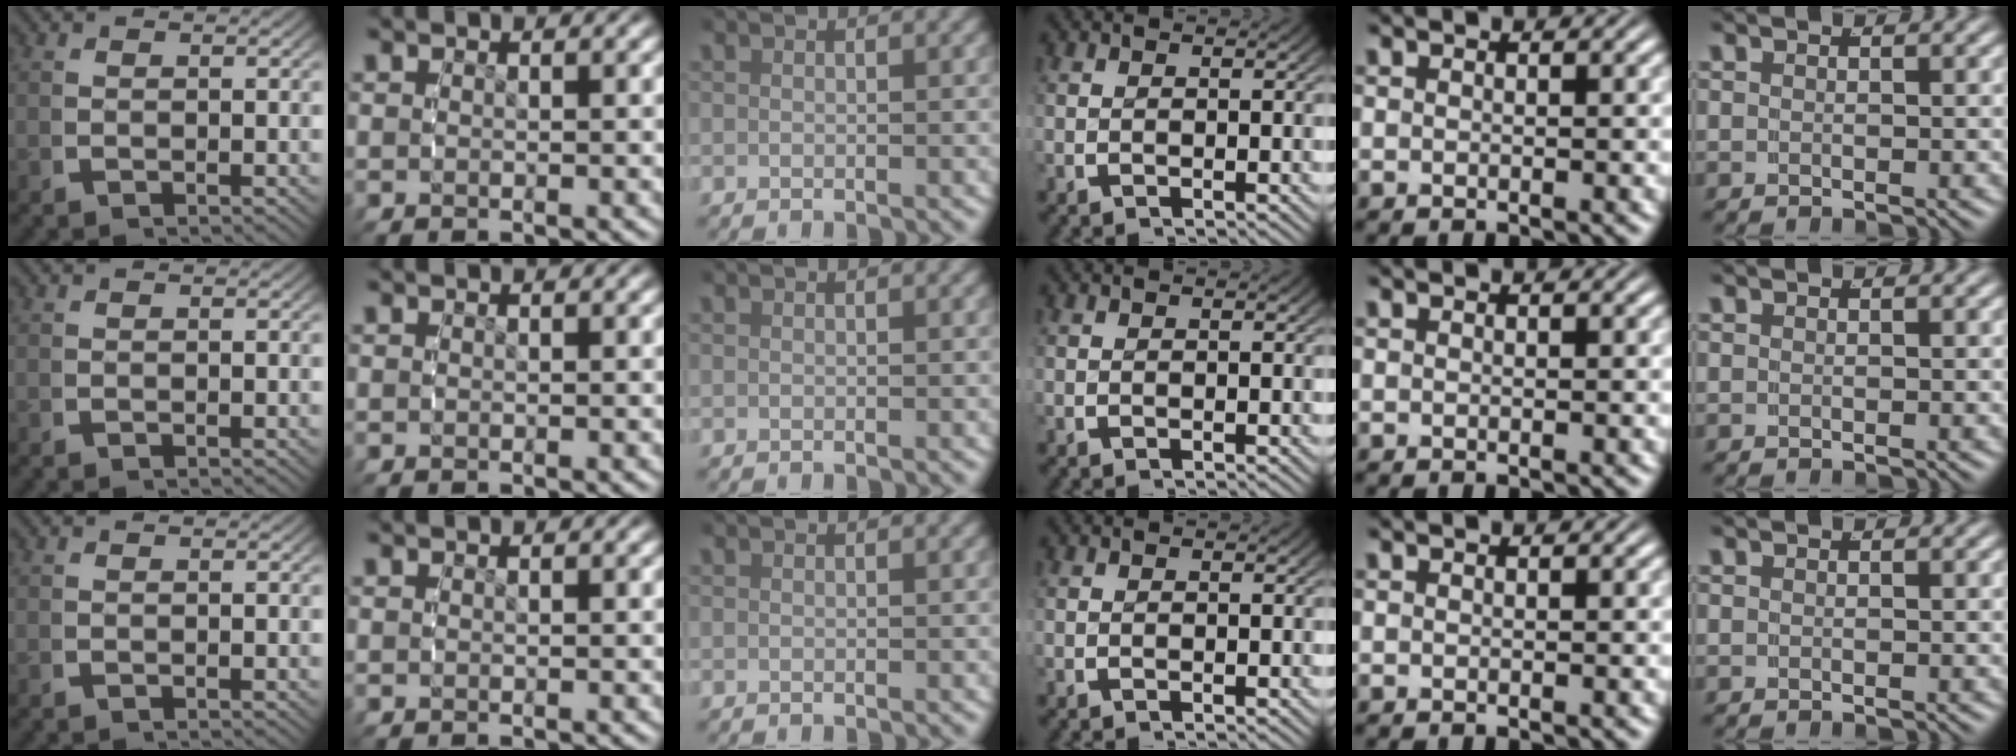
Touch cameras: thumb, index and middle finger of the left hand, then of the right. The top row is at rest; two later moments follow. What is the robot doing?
{"motion": "grasp_and_lifting", "object": "camera"}